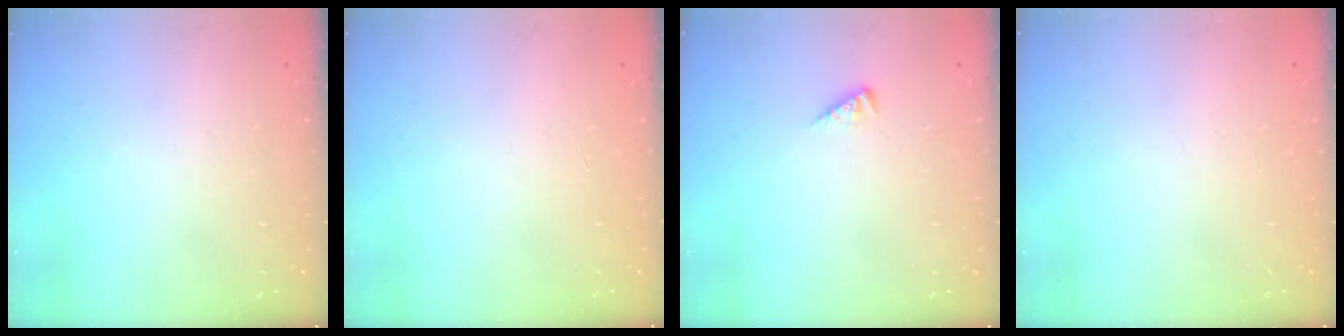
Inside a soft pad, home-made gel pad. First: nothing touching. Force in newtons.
{"total": 0.0}
{"total": 2.0, "press": 1.9, "slide": 0.3}
{"total": 0.0}